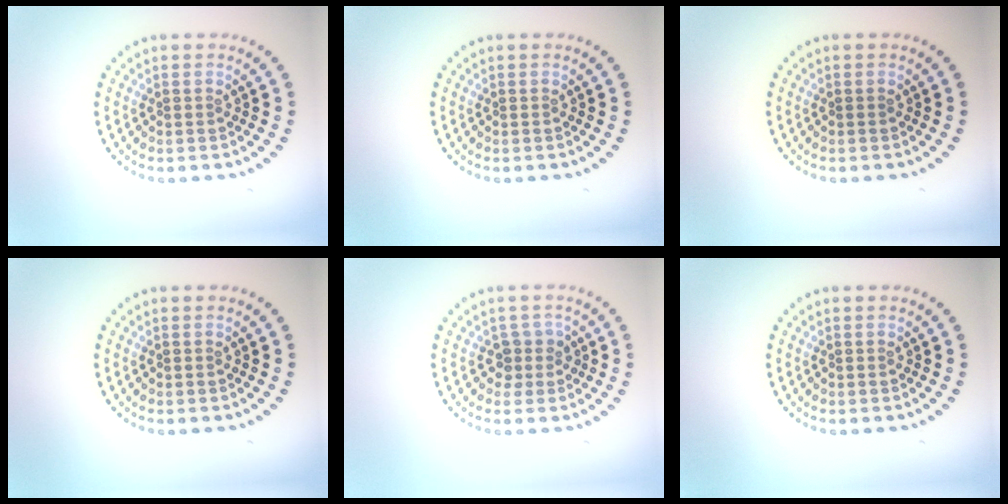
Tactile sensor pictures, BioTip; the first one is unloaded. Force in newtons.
{"total": 0.0}
{"total": 0.0}
{"total": 0.0}
{"total": 1.8, "press": 1.4, "slide": 1.1}
{"total": 0.0}